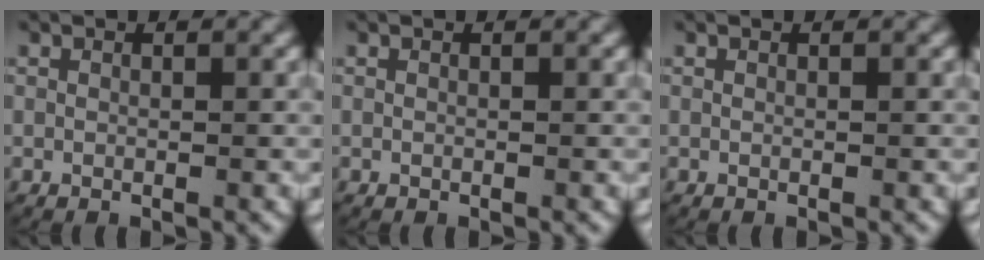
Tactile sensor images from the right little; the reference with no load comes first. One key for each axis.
{"total": 0.0}
{"total": 0.0}